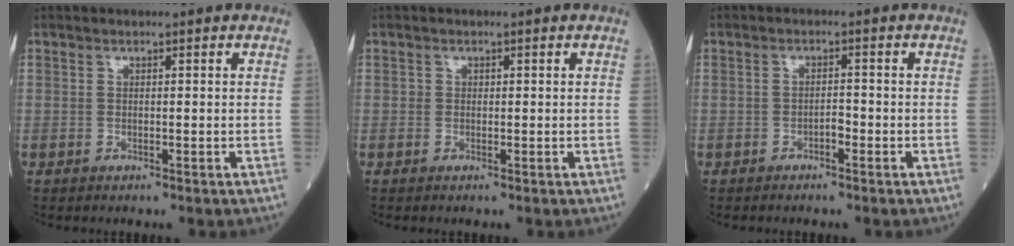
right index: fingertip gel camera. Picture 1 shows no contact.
{"total": 0.6, "force": [0.1, 0.6, 0.1], "torque": [0.002, 0.002, -0.001]}
{"total": 1.4, "force": [-0.8, 0.4, 1.0], "torque": [-0.013, 0.003, -0.016]}